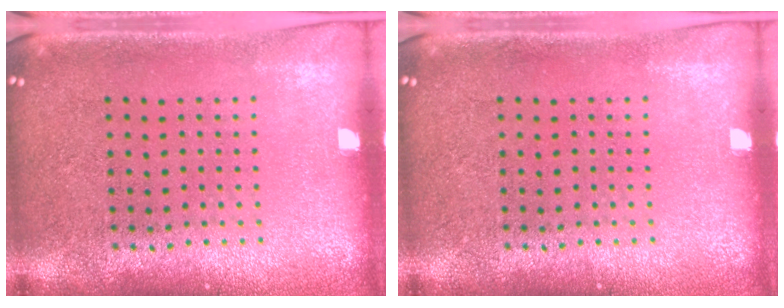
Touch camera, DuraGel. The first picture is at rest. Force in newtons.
{"total": 0.0}